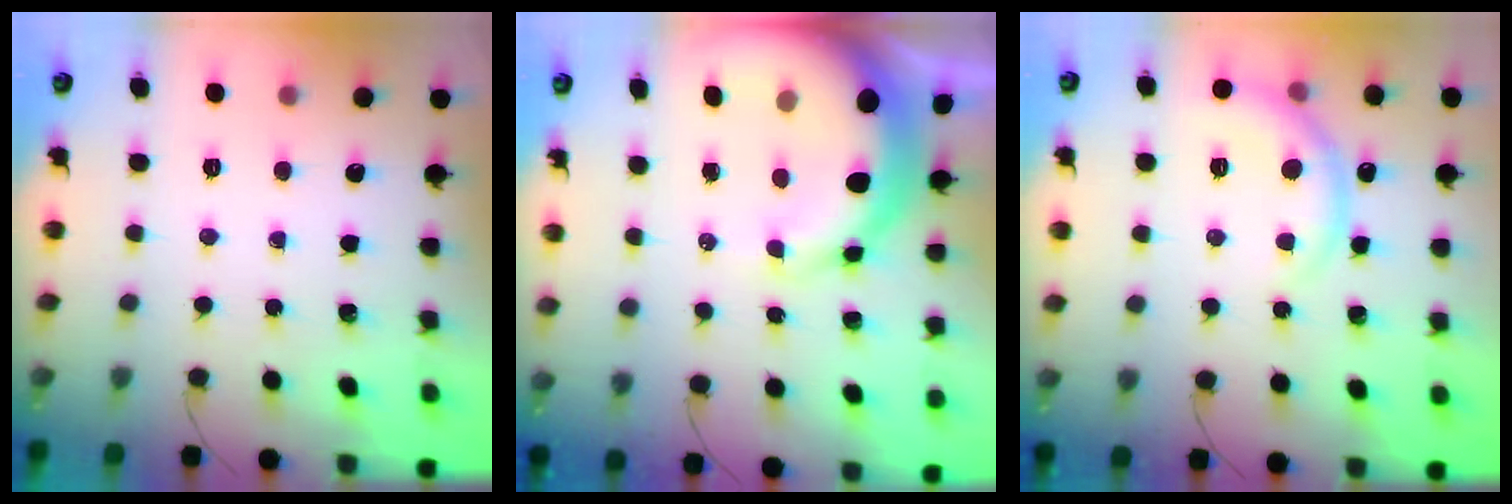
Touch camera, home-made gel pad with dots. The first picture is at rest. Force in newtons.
{"total": 15.0, "press": 14.7, "slide": 3.2}
{"total": 7.2, "press": 7.2, "slide": 0.3}